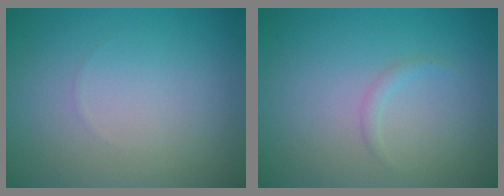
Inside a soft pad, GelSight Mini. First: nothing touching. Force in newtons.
{"total": 0.7, "press": 0.7, "slide": 0.0}